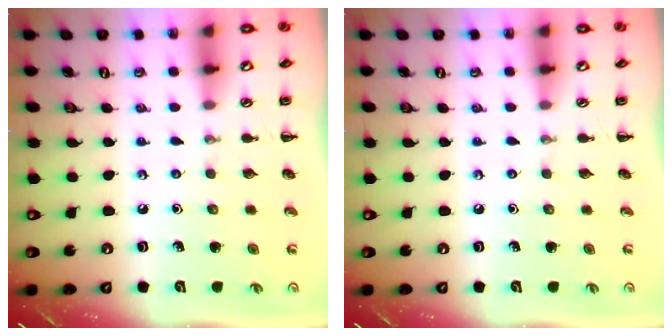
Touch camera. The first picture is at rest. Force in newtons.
{"total": 0.0}